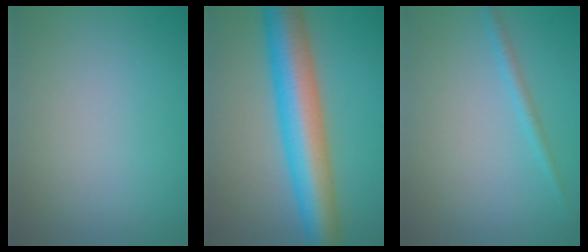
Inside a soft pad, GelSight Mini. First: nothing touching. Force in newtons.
{"total": 10.0, "press": 10.0, "slide": 0.2}
{"total": 1.3, "press": 1.3, "slide": 0.1}